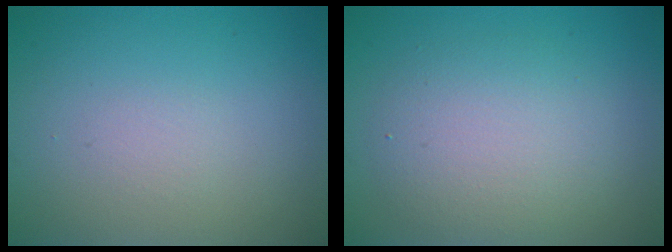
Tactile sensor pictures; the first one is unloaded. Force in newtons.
{"total": 4.3, "press": 4.3, "slide": 0.3}